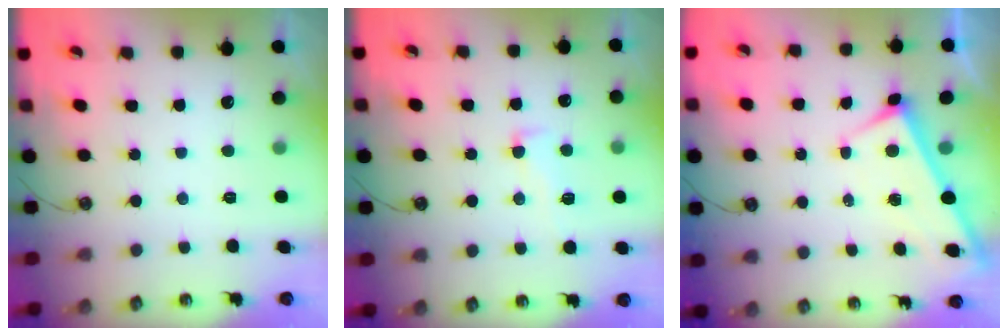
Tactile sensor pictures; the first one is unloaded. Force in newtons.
{"total": 1.5, "press": 0.6, "slide": 1.4}
{"total": 2.7, "press": 2.7, "slide": 0.4}